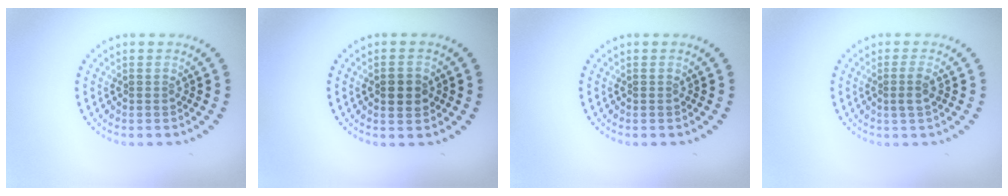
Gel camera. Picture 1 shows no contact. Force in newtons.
{"total": 2.3, "press": 2.3, "slide": 0.2}
{"total": 0.0}
{"total": 1.5, "press": 1.2, "slide": 0.9}